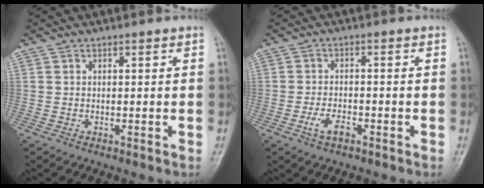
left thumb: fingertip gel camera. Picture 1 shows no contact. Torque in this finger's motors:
{"motor_torque": [-0.28, 0.52, 0.43, 0.08, 0.06]}